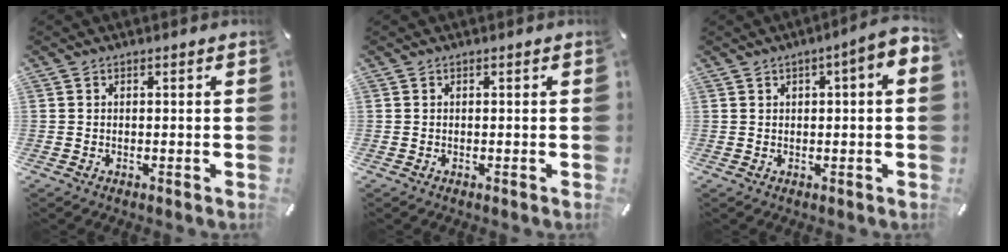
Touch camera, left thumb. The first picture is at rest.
{"total": 0.0}
{"total": 4.8, "force": [1.1, 1.5, 4.4], "torque": [-0.066, 0.002, 0.016]}